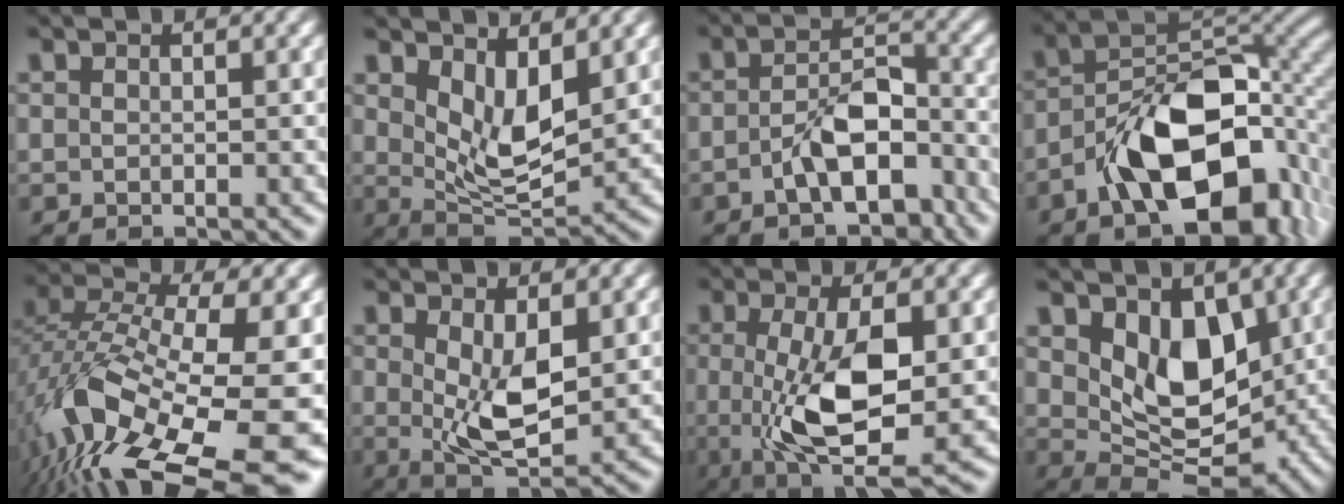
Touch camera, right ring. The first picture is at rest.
{"total": 5.7, "force": [1.9, 2.6, 4.7], "torque": [-0.069, -0.016, 0.036]}
{"total": 4.6, "force": [-2.7, 2.2, 3.0], "torque": [-0.046, -0.011, -0.045]}
{"total": 12.9, "force": [-4.4, 7.1, 9.9], "torque": [-0.154, -0.019, -0.055]}
{"total": 15.2, "force": [-5.1, 8.1, 11.7], "torque": [-0.236, -0.062, -0.040]}
{"total": 5.5, "force": [0.1, 2.5, 4.9], "torque": [-0.090, -0.026, 0.012]}
{"total": 7.7, "force": [-0.7, 2.8, 7.1], "torque": [-0.144, -0.033, 0.004]}
{"total": 8.4, "force": [0.9, 5.3, 6.4], "torque": [-0.114, -0.034, 0.026]}